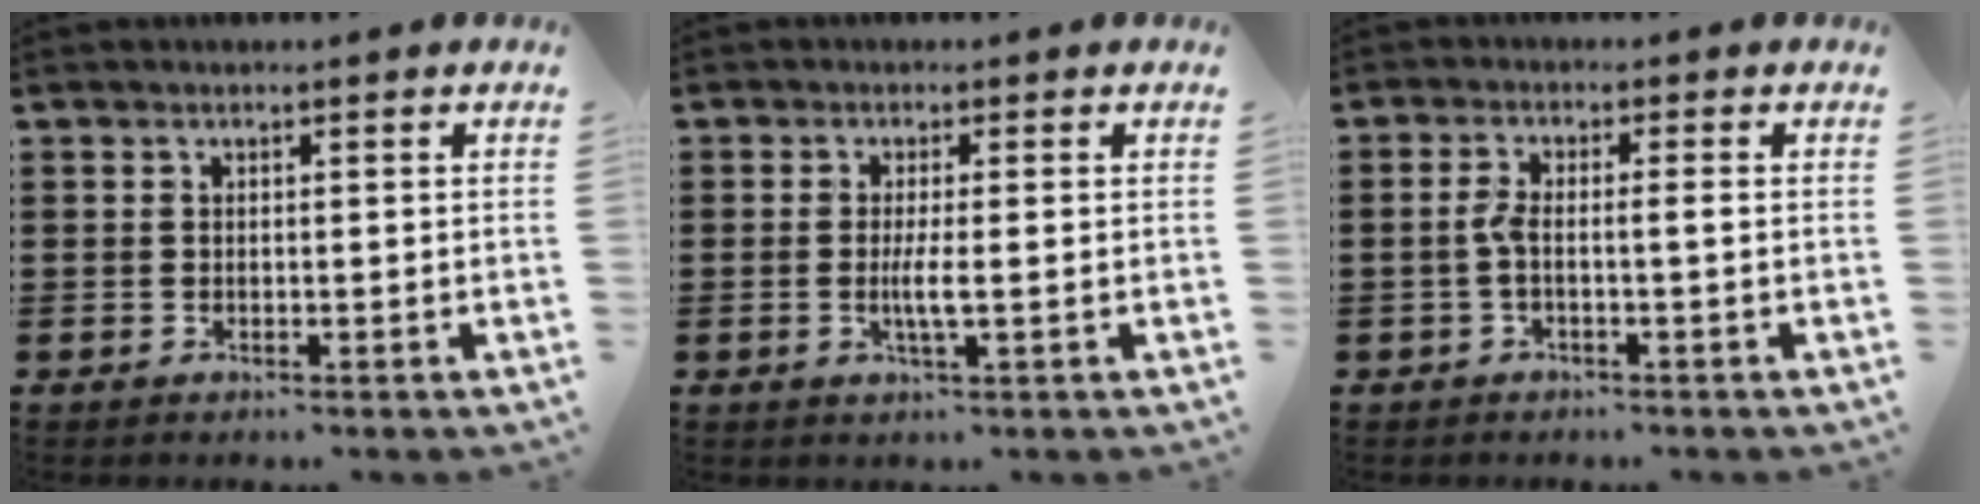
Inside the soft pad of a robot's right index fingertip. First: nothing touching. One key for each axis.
{"total": 3.1, "fx": -0.4, "fy": 0.1, "fz": 3.0, "tx": -0.061, "ty": -0.009, "tz": -0.011}
{"total": 3.0, "fx": -0.6, "fy": 0.3, "fz": 2.9, "tx": -0.069, "ty": -0.005, "tz": -0.019}